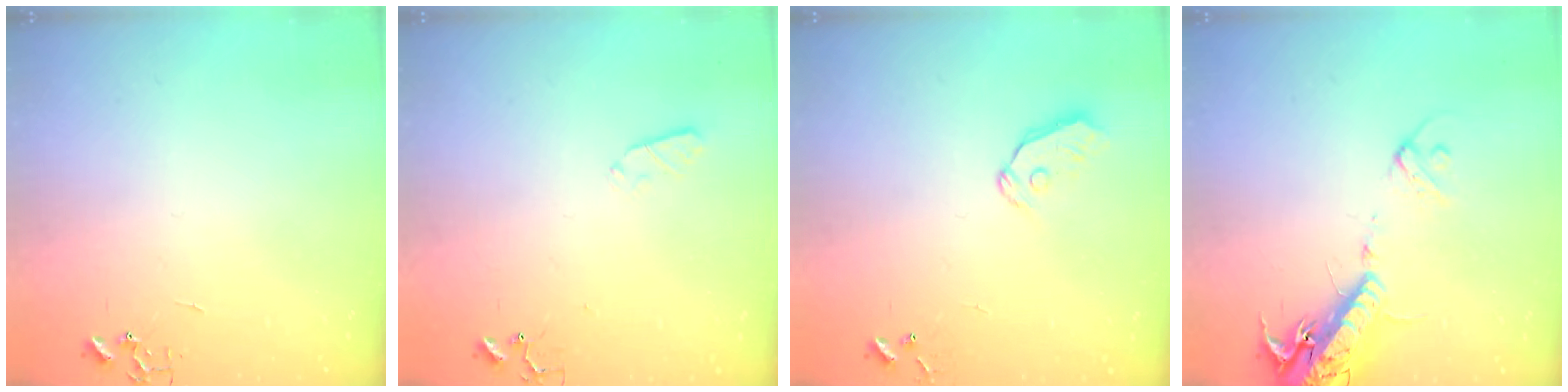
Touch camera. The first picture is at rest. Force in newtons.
{"total": 2.9, "press": 2.8, "slide": 0.5}
{"total": 6.1, "press": 6.1, "slide": 0.6}
{"total": 17.8, "press": 17.4, "slide": 3.8}